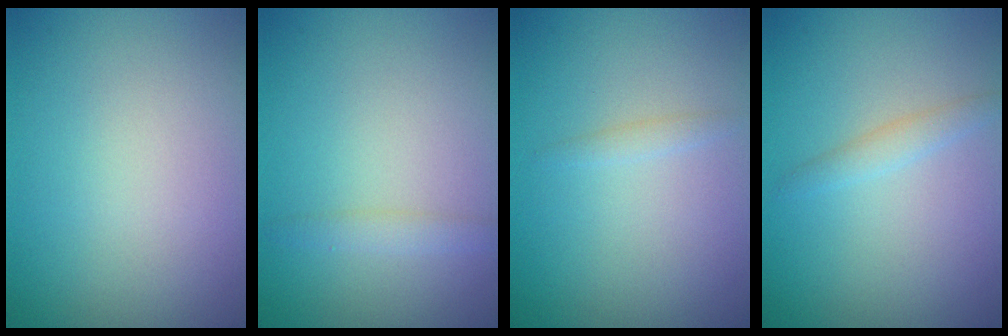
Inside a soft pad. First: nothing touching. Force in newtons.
{"total": 1.3, "press": 1.3, "slide": 0.1}
{"total": 0.8, "press": 0.8, "slide": 0.1}
{"total": 1.2, "press": 1.2, "slide": 0.1}